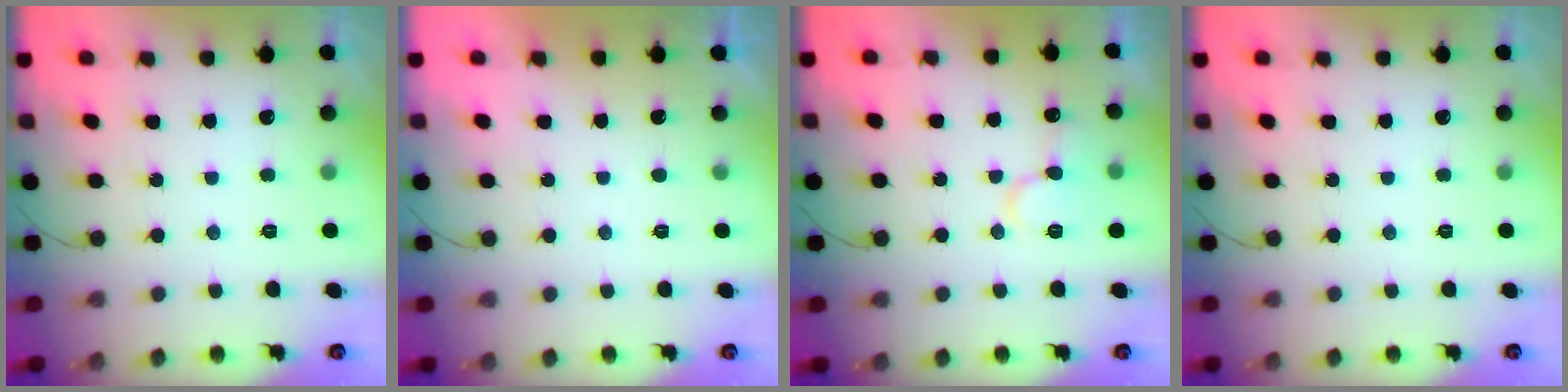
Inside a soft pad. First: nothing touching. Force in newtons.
{"total": 1.0, "press": 1.0, "slide": 0.2}
{"total": 9.9, "press": 9.8, "slide": 1.5}
{"total": 0.0}